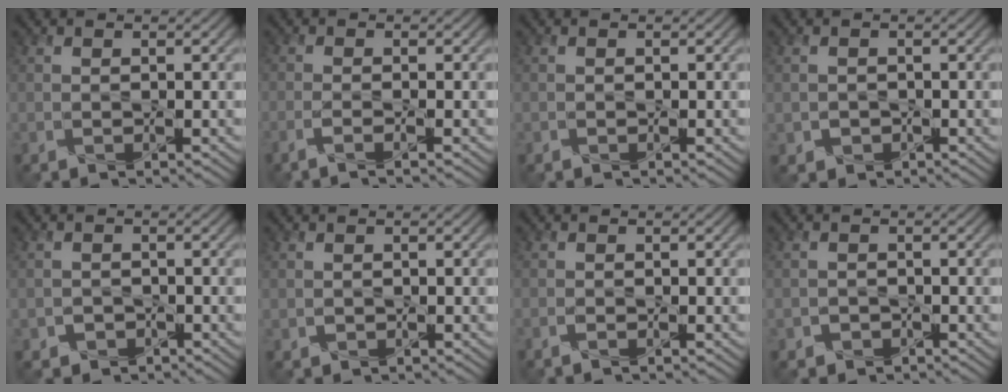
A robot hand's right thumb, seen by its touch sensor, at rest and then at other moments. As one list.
[{"total": 2.2, "force": [-1.3, 0.3, 1.8], "torque": [-0.029, 0.002, -0.038]}, {"total": 0.0}, {"total": 1.6, "force": [-0.6, 1.4, 0.2], "torque": [-0.003, -0.009, -0.012]}, {"total": 1.7, "force": [-1.0, 1.3, 0.3], "torque": [0.000, -0.004, -0.019]}, {"total": 0.5, "force": [0.0, 0.5, 0.1], "torque": [-0.003, -0.006, 0.002]}, {"total": 0.6, "force": [-0.4, 0.0, 0.5], "torque": [-0.010, 0.000, -0.009]}, {"total": 1.4, "force": [-0.8, 1.0, 0.2], "torque": [0.001, -0.002, -0.016]}]